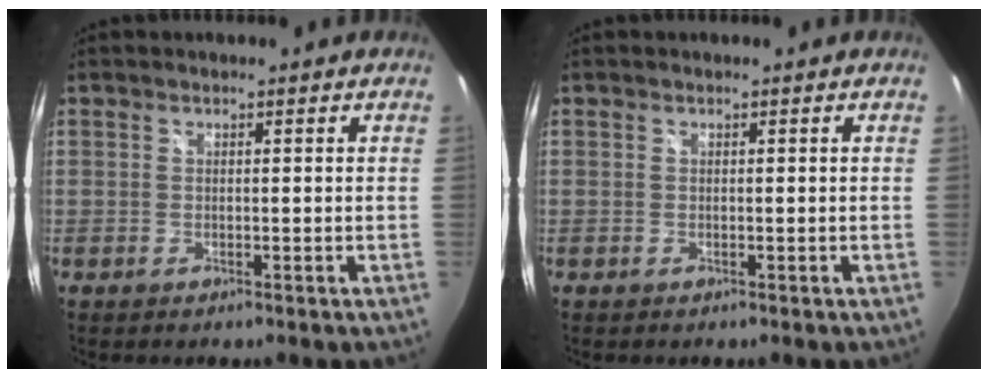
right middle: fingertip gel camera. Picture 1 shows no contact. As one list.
[{"total": 0.0}]